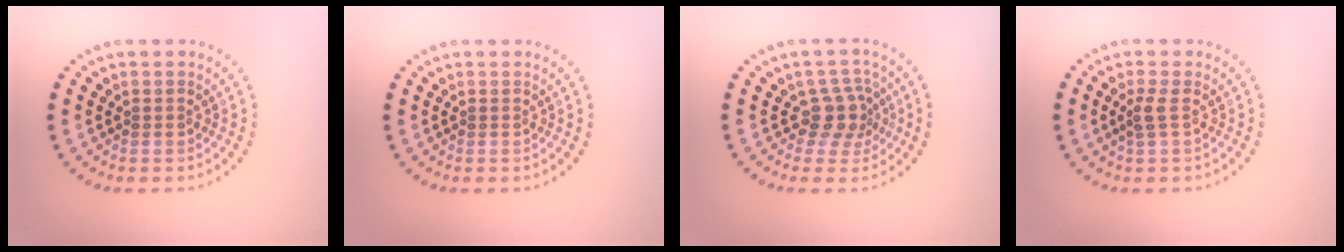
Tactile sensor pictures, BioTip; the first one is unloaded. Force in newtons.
{"total": 0.0}
{"total": 2.6, "press": 2.0, "slide": 1.7}
{"total": 1.2, "press": 1.1, "slide": 0.6}